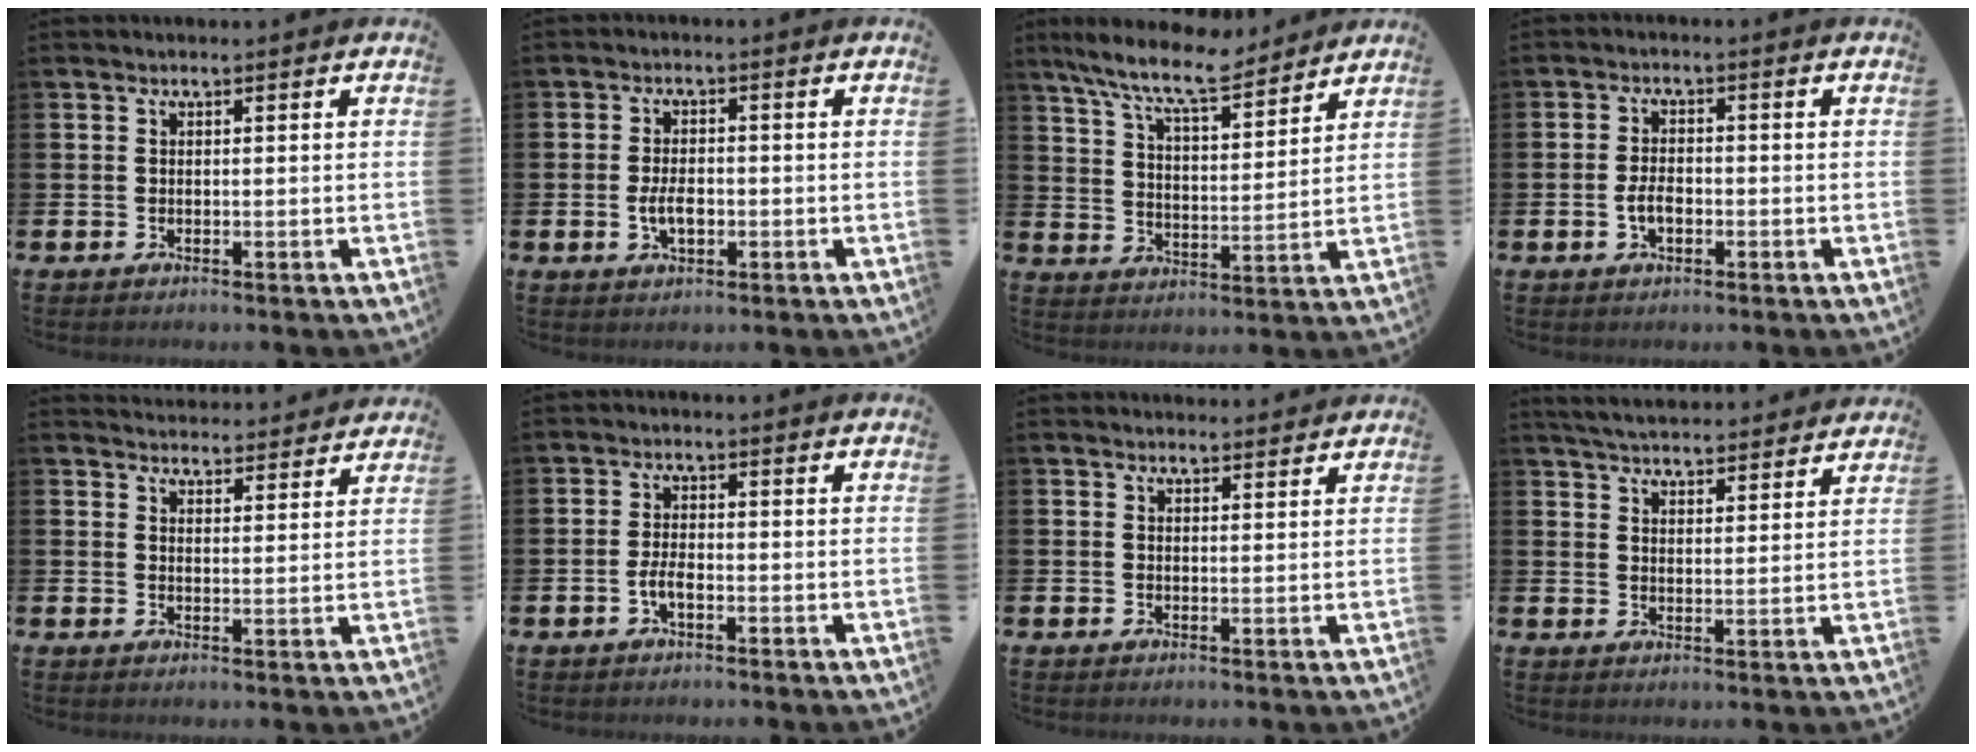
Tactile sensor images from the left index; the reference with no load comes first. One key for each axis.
{"total": 3.5, "fx": -0.6, "fy": 1.9, "fz": 2.9, "tx": -0.043, "ty": -0.001, "tz": -0.012}
{"total": 9.8, "fx": 8.9, "fy": 1.6, "fz": 3.9, "tx": -0.102, "ty": -0.045, "tz": 0.159}
{"total": 2.8, "fx": -0.7, "fy": 1.5, "fz": 2.2, "tx": -0.039, "ty": 0.003, "tz": -0.014}
{"total": 3.9, "fx": 3.9, "fy": 0.6, "fz": -0.2, "tx": 0.006, "ty": -0.028, "tz": 0.069}
{"total": 2.5, "fx": -0.9, "fy": 1.0, "fz": 2.0, "tx": -0.036, "ty": 0.002, "tz": -0.019}
{"total": 1.7, "fx": 1.7, "fy": 0.4, "fz": -0.1, "tx": 0.008, "ty": -0.008, "tz": 0.029}
{"total": 5.2, "fx": 5.2, "fy": 0.6, "fz": 0.5, "tx": -0.022, "ty": -0.031, "tz": 0.092}